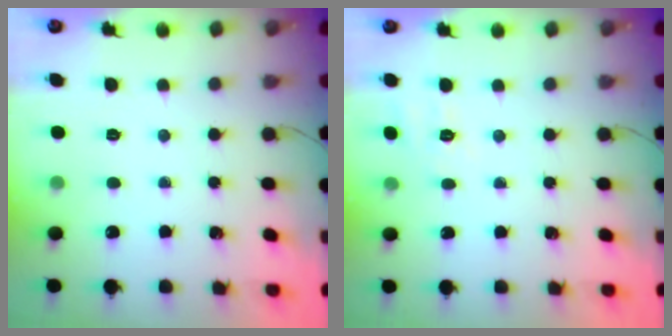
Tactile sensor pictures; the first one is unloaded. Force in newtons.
{"total": 7.9, "press": 7.6, "slide": 2.3}